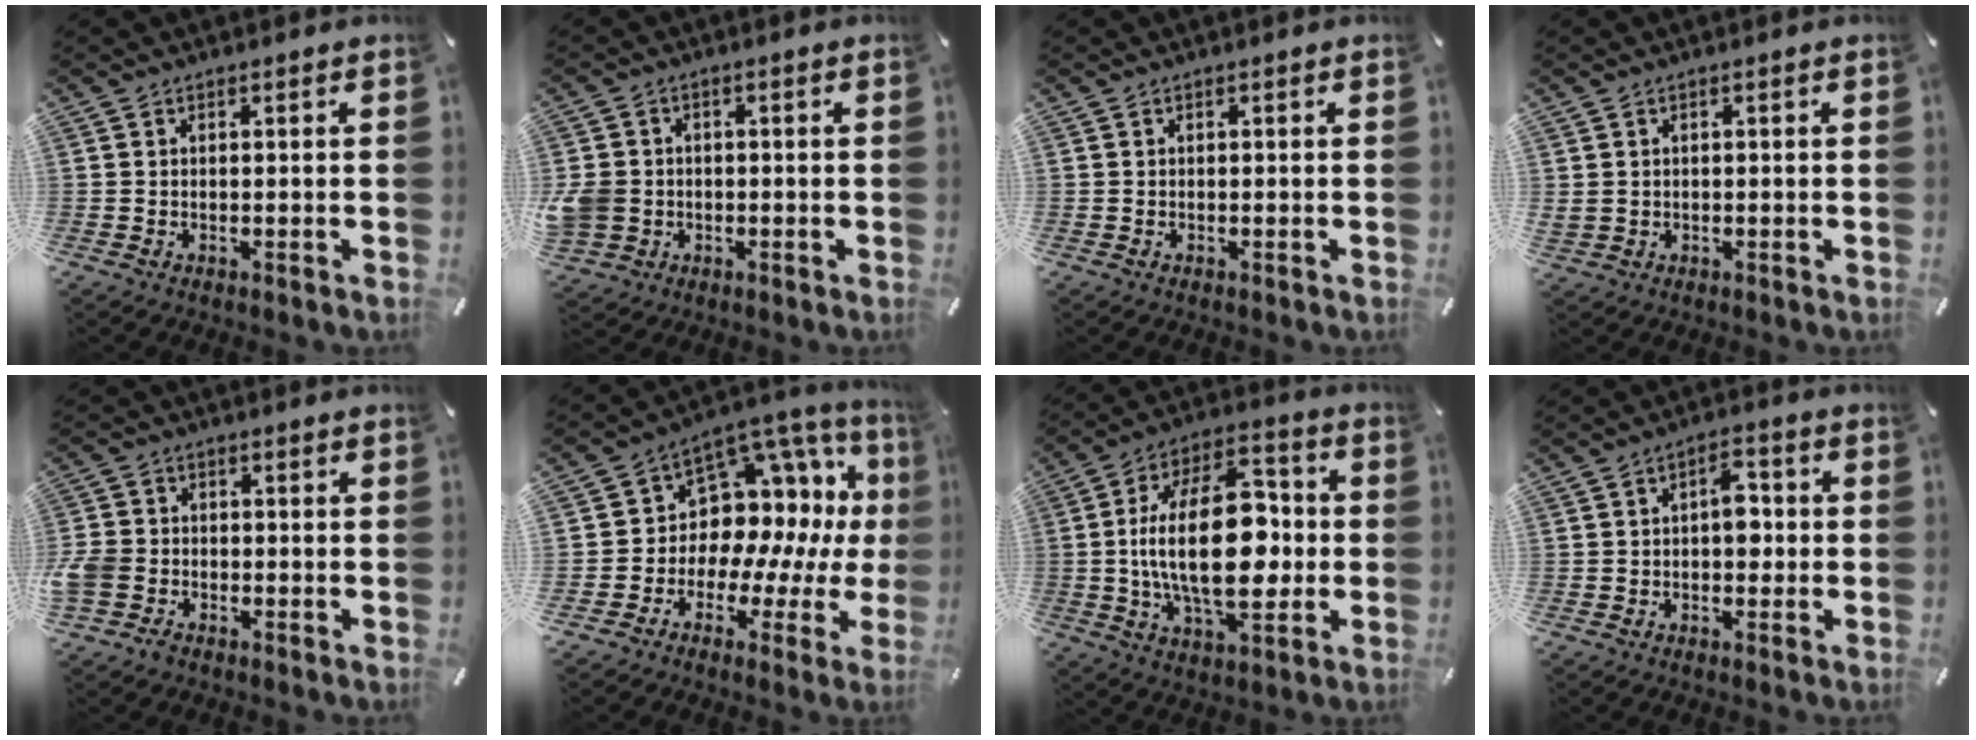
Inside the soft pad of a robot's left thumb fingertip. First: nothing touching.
{"total": 6.2, "force": [-0.9, 5.7, 2.3], "torque": [-0.063, 0.006, -0.017]}
{"total": 0.0}
{"total": 1.5, "force": [0.2, 1.4, 0.5], "torque": [-0.010, 0.004, 0.003]}
{"total": 4.6, "force": [-2.3, 3.6, 1.7], "torque": [-0.045, 0.010, -0.046]}
{"total": 10.0, "force": [4.6, 8.1, 3.5], "torque": [-0.057, -0.076, 0.090]}
{"total": 24.0, "force": [-1.2, 12.9, 20.2], "torque": [-0.372, -0.005, -0.024]}
{"total": 5.9, "force": [-0.2, 3.5, 4.7], "torque": [-0.064, 0.007, -0.010]}